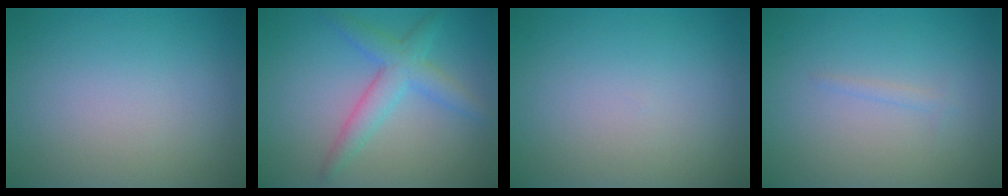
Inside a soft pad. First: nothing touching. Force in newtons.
{"total": 3.7, "press": 3.7, "slide": 0.1}
{"total": 0.0}
{"total": 0.7, "press": 0.7, "slide": 0.1}